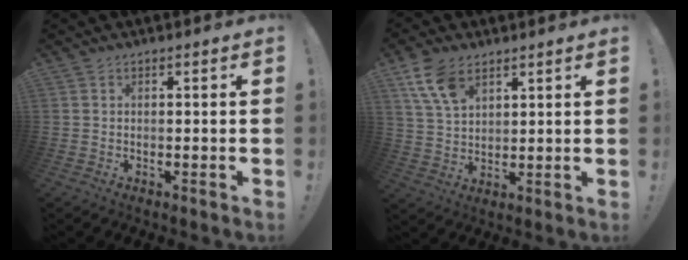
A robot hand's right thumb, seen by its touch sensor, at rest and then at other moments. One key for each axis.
{"total": 9.8, "fx": 5.6, "fy": 5.6, "fz": 5.7, "tx": -0.114, "ty": -0.011, "tz": 0.112}